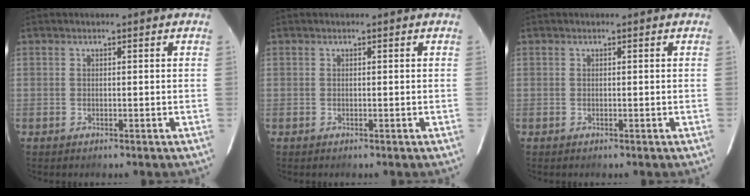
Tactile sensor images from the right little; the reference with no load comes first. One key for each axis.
{"total": 0.0}
{"total": 0.0}